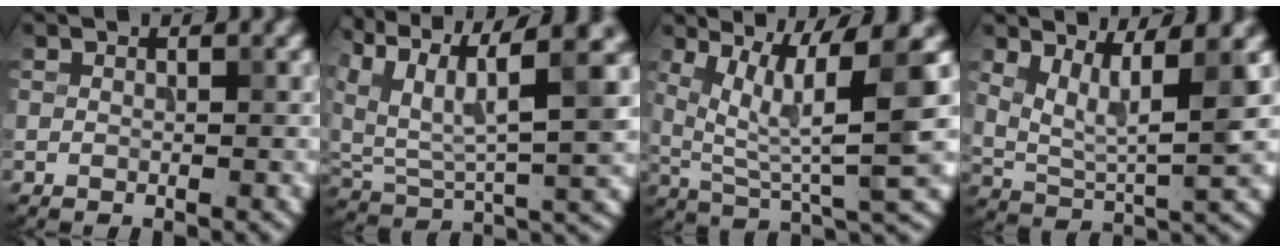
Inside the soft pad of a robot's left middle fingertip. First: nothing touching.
{"total": 11.4, "force": [5.9, 3.9, 8.9], "torque": [-0.187, 0.019, 0.109]}
{"total": 7.8, "force": [2.8, 1.2, 7.1], "torque": [-0.132, -0.005, 0.058]}
{"total": 4.7, "force": [2.2, 1.1, 4.0], "torque": [-0.090, -0.009, 0.049]}